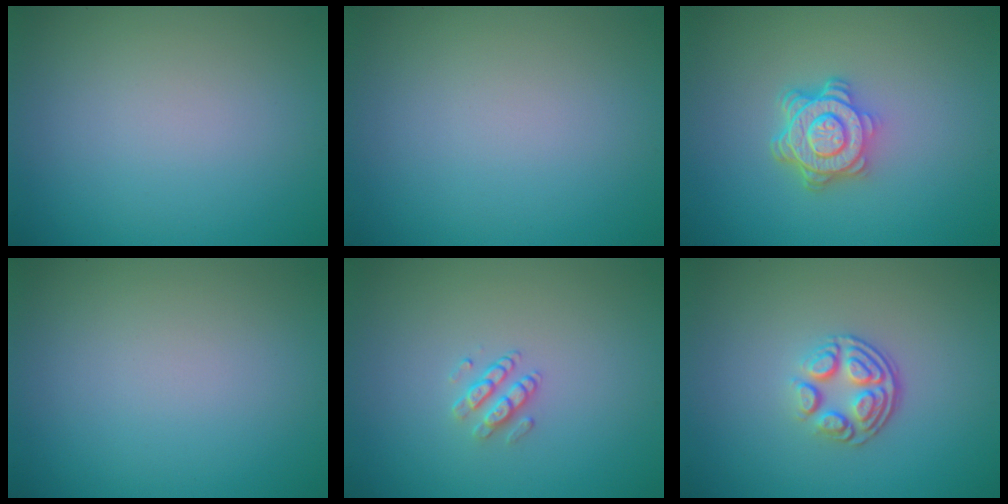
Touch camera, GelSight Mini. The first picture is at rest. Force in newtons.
{"total": 0.0}
{"total": 4.6, "press": 3.4, "slide": 3.1}
{"total": 0.0}
{"total": 1.5, "press": 1.1, "slide": 1.0}
{"total": 3.7, "press": 2.6, "slide": 2.6}